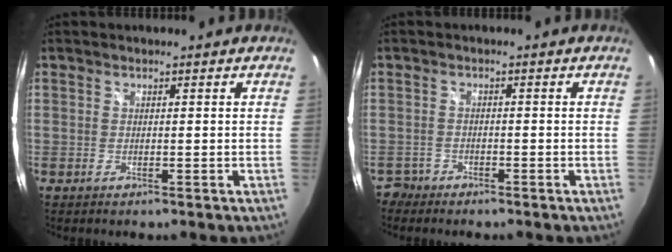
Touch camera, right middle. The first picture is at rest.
{"total": 3.4, "force": [-2.5, 2.3, 0.2], "torque": [-0.016, 0.001, -0.049]}